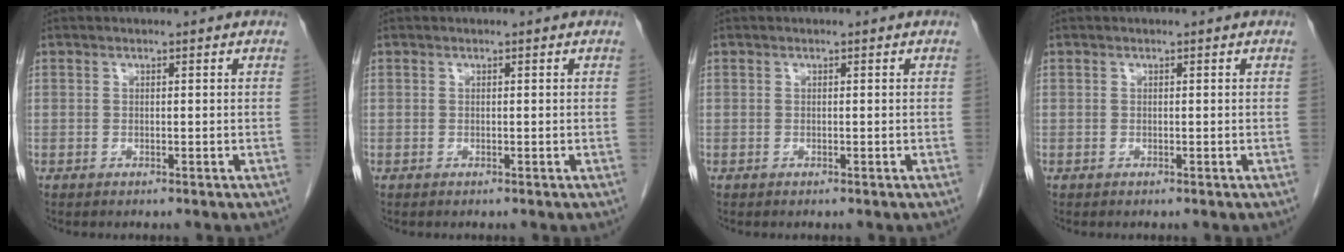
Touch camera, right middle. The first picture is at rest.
{"total": 0.0}
{"total": 0.0}
{"total": 0.0}